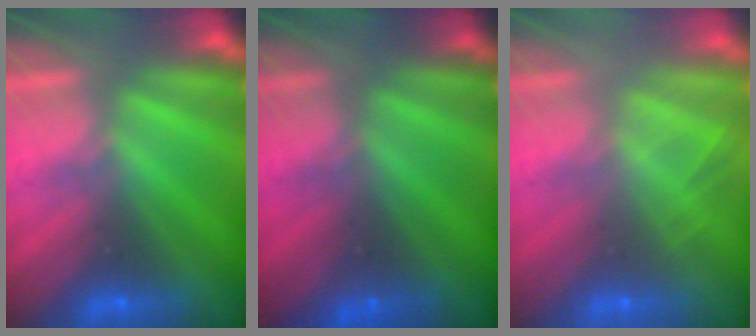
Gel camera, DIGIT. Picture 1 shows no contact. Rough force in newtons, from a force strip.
{"total": 1.4}
{"total": 2.0}